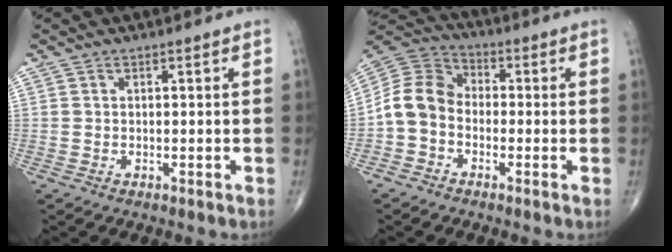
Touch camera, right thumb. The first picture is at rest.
{"total": 8.8, "force": [-2.1, 6.9, 5.0], "torque": [-0.085, 0.032, -0.058]}